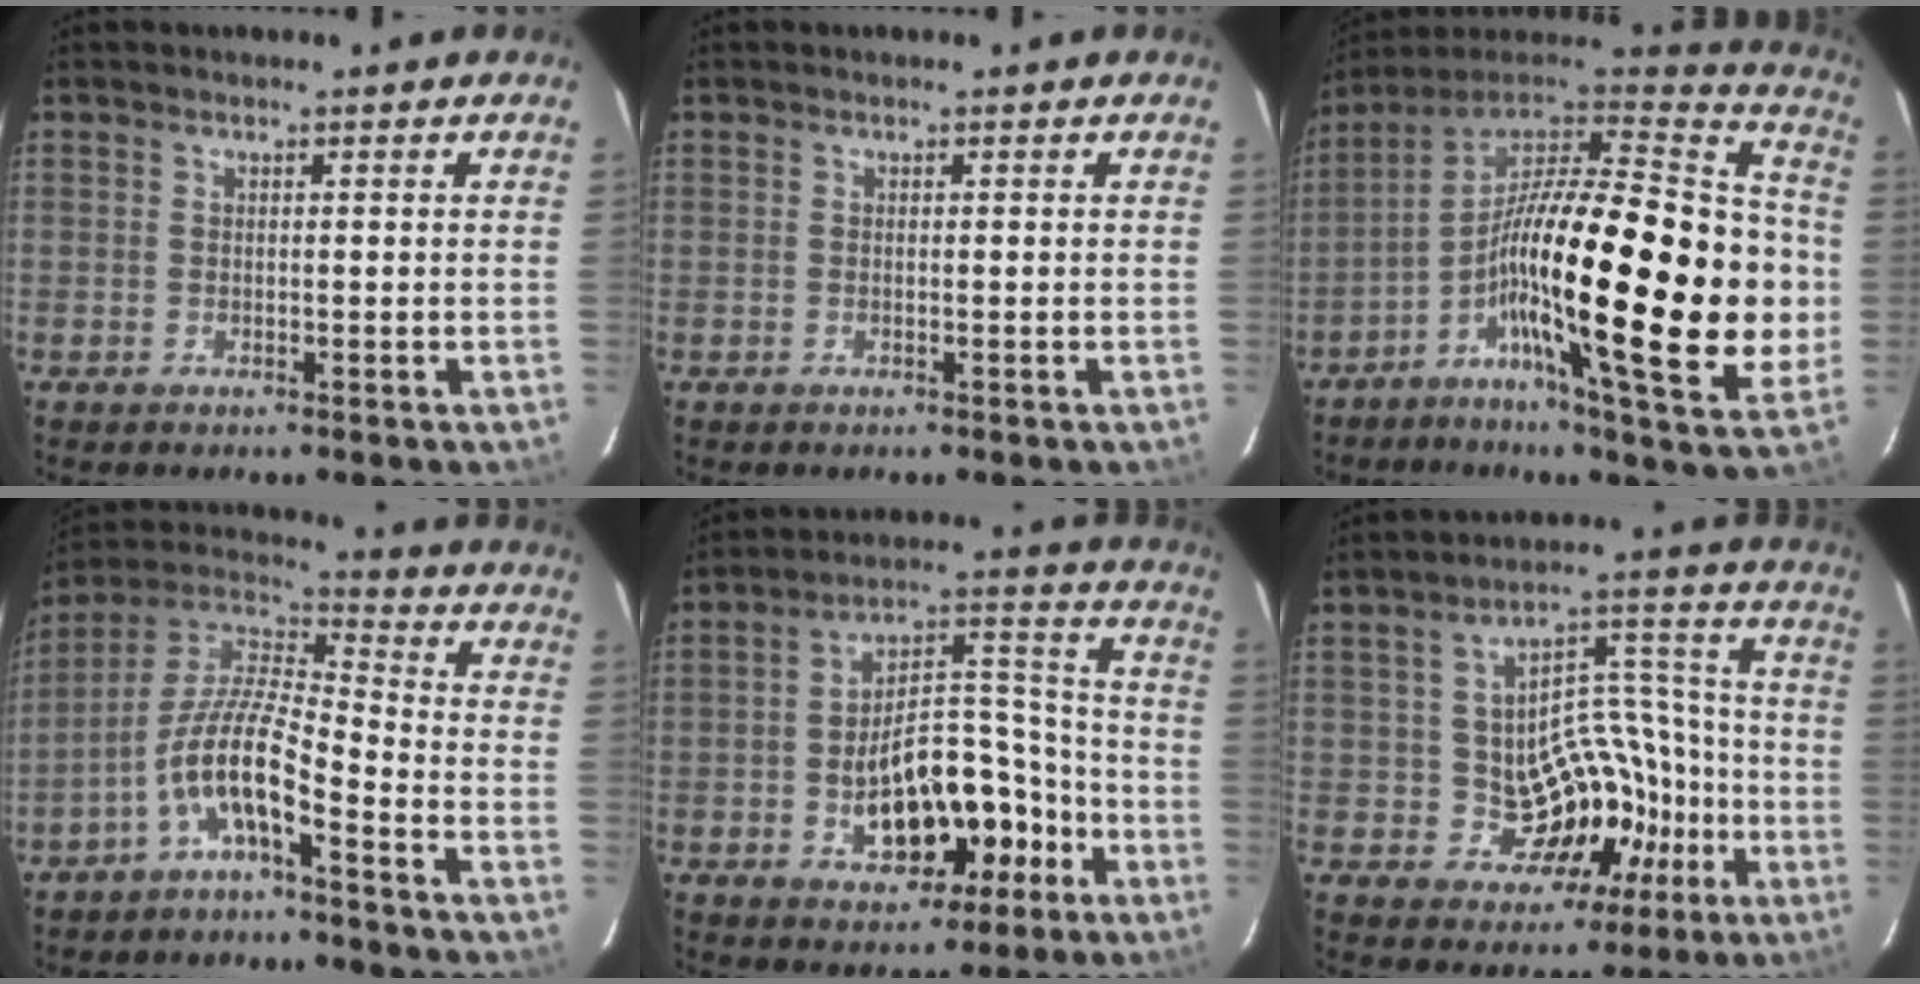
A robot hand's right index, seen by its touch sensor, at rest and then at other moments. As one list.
[{"total": 0.0}, {"total": 31.2, "force": [-5.2, 7.3, 29.9], "torque": [-0.479, -0.021, -0.103]}, {"total": 10.3, "force": [-5.9, 2.4, 8.1], "torque": [-0.174, 0.010, -0.113]}, {"total": 15.3, "force": [-6.4, 8.3, 11.2], "torque": [-0.190, 0.043, -0.077]}, {"total": 13.1, "force": [-4.6, 10.7, 6.1], "torque": [-0.097, 0.054, -0.035]}]